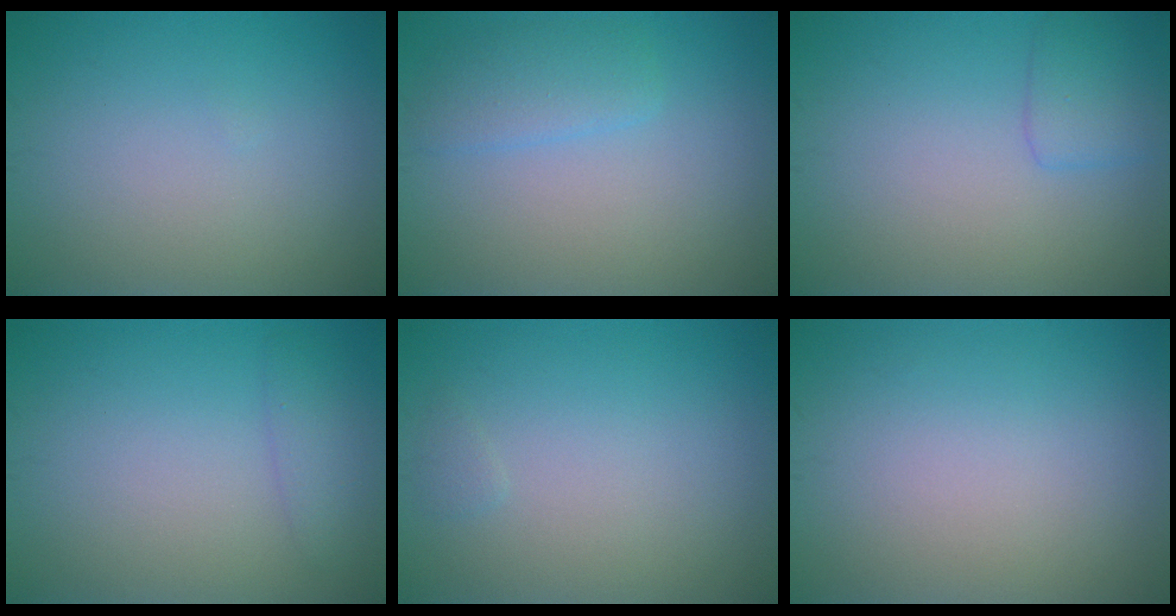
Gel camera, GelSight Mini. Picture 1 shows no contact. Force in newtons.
{"total": 2.4, "press": 2.3, "slide": 0.1}
{"total": 2.0, "press": 1.9, "slide": 0.1}
{"total": 1.5, "press": 1.5, "slide": 0.0}
{"total": 0.5, "press": 0.5, "slide": 0.1}
{"total": 0.0}